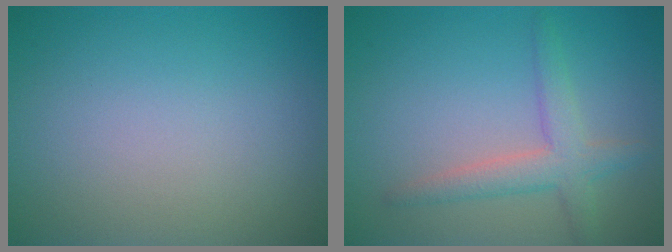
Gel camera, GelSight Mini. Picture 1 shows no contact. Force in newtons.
{"total": 3.2, "press": 3.2, "slide": 0.1}